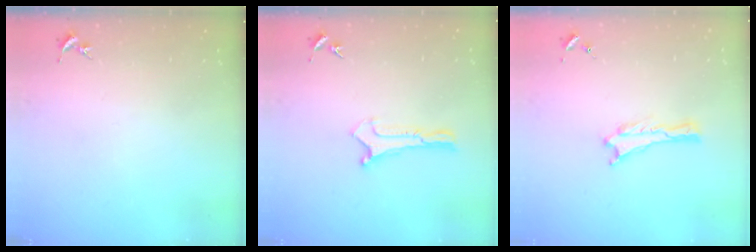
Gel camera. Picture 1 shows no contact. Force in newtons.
{"total": 0.0}
{"total": 0.0}